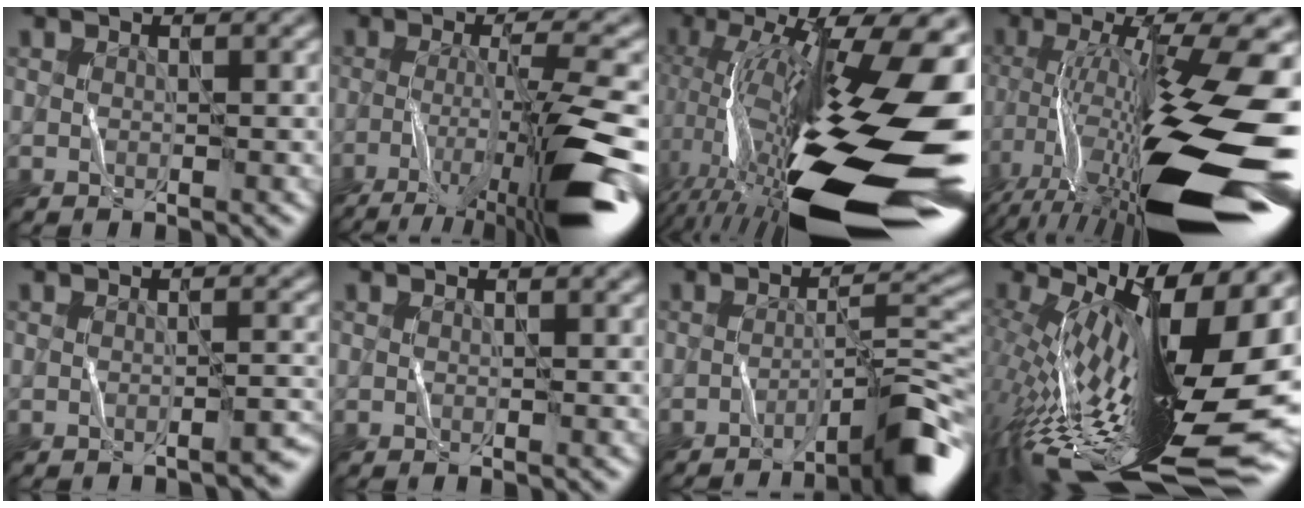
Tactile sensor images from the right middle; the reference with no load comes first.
{"total": 10.8, "force": [-5.3, 1.9, 9.2], "torque": [-0.146, 0.003, -0.093]}
{"total": 21.0, "force": [-3.5, 6.5, 19.6], "torque": [-0.326, -0.009, -0.063]}
{"total": 18.3, "force": [-5.9, 5.1, 16.5], "torque": [-0.294, 0.010, -0.106]}
{"total": 1.8, "force": [-1.5, 0.2, 1.0], "torque": [-0.010, 0.007, -0.025]}
{"total": 0.0}
{"total": 6.6, "force": [-4.1, 0.7, 5.1], "torque": [-0.060, 0.018, -0.068]}
{"total": 18.3, "force": [-0.6, 5.3, 17.5], "torque": [-0.283, -0.004, -0.017]}